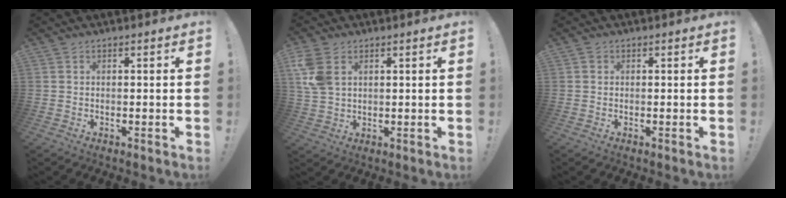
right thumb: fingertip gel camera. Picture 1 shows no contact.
{"total": 8.0, "force": [3.2, 5.3, 5.0], "torque": [-0.110, -0.007, 0.063]}
{"total": 0.6, "force": [0.1, 0.6, -0.1], "torque": [0.002, 0.003, 0.001]}